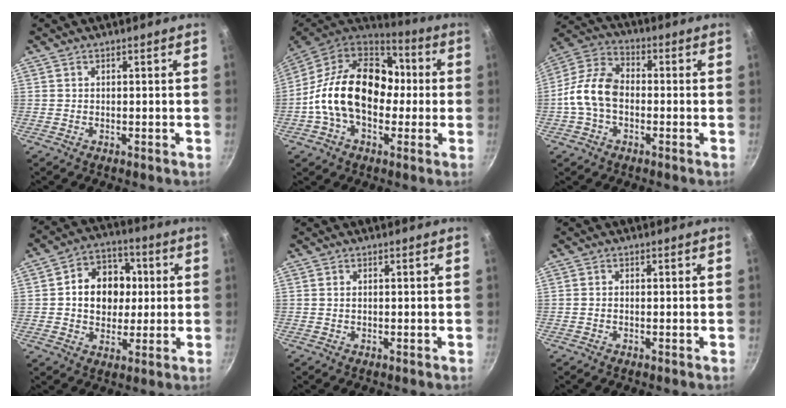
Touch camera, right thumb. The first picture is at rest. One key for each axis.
{"total": 22.5, "fx": -0.7, "fy": 15.6, "fz": 16.2, "tx": -0.240, "ty": 0.045, "tz": -0.025}
{"total": 10.8, "fx": -1.6, "fy": 7.3, "fz": 7.8, "tx": -0.134, "ty": 0.035, "tz": -0.051}
{"total": 12.9, "fx": 1.3, "fy": 10.4, "fz": 7.5, "tx": -0.073, "ty": 0.014, "tz": 0.013}
{"total": 0.7, "fx": 0.1, "fy": 0.5, "fz": 0.5, "tx": -0.007, "ty": 0.002, "tz": 0.002}
{"total": 0.7, "fx": -0.2, "fy": 0.5, "fz": 0.5, "tx": -0.011, "ty": 0.004, "tz": -0.005}